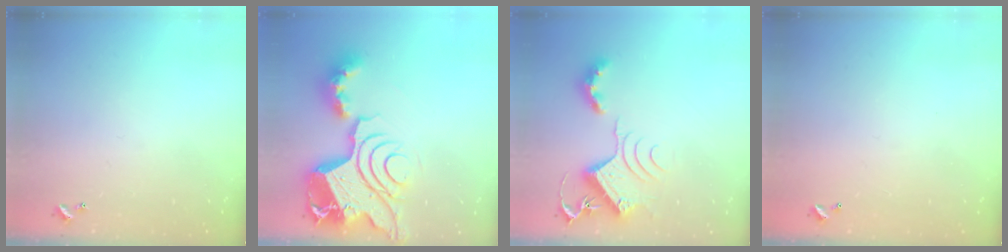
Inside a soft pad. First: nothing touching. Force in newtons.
{"total": 22.4, "press": 22.3, "slide": 2.1}
{"total": 11.2, "press": 11.1, "slide": 1.1}
{"total": 2.8, "press": 2.8, "slide": 0.1}